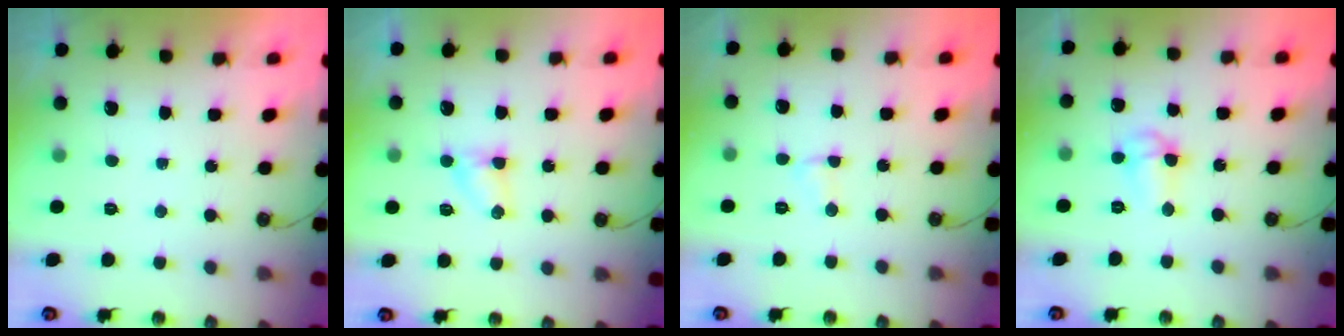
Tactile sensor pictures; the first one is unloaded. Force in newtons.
{"total": 3.6, "press": 3.6, "slide": 0.4}
{"total": 4.2, "press": 2.3, "slide": 3.5}
{"total": 7.0, "press": 6.0, "slide": 3.6}